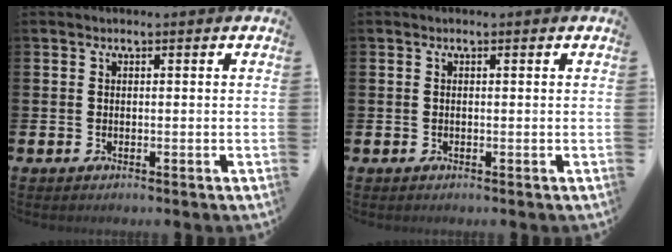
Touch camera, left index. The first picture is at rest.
{"total": 0.0}